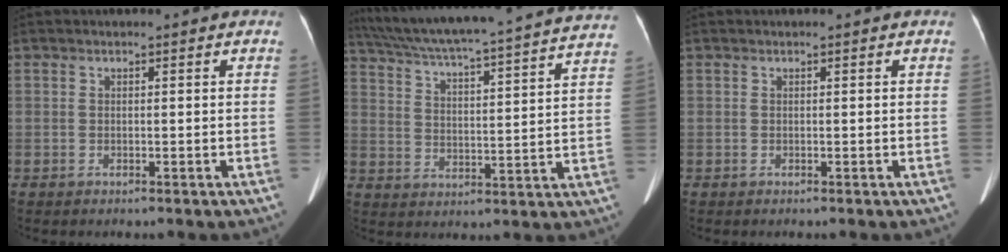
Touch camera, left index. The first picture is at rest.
{"total": 28.9, "force": [26.1, 0.5, 12.3], "torque": [-0.211, -0.036, 0.344]}
{"total": 0.0}